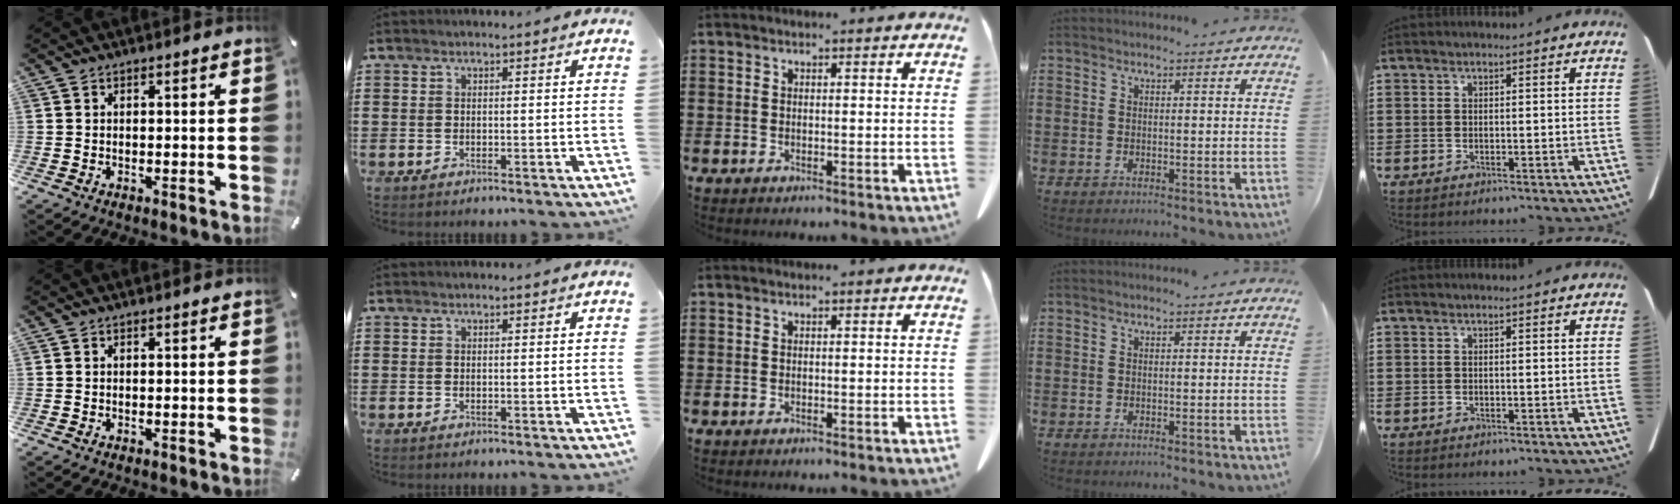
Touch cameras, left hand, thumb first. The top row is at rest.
{}